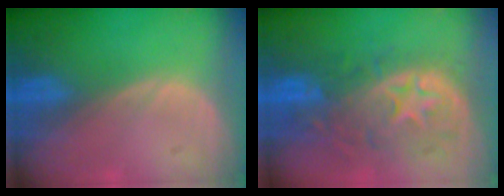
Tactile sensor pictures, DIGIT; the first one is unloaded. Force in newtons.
{"total": 11.0, "press": 9.8, "slide": 5.1}